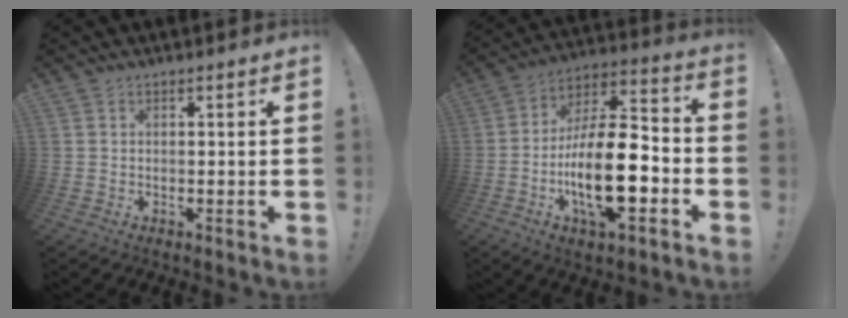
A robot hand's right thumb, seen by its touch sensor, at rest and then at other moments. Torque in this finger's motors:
{"motor_torque": [2.32, 2.69, 1.53, -1.24, 0.16]}